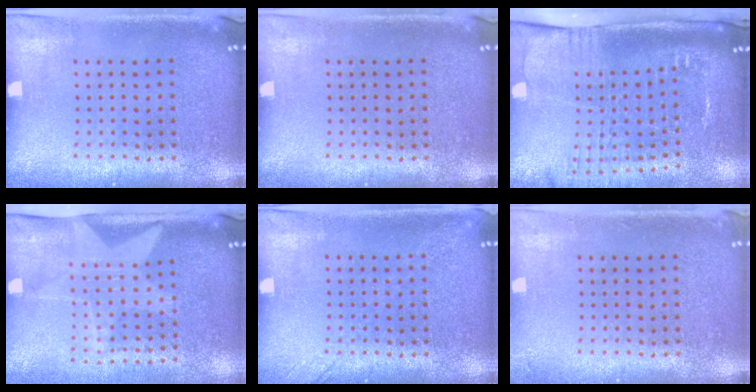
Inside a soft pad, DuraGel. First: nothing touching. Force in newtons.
{"total": 0.0}
{"total": 2.7, "press": 2.1, "slide": 1.7}
{"total": 2.0, "press": 1.5, "slide": 1.3}
{"total": 1.4, "press": 1.3, "slide": 0.3}
{"total": 0.9, "press": 0.9, "slide": 0.2}